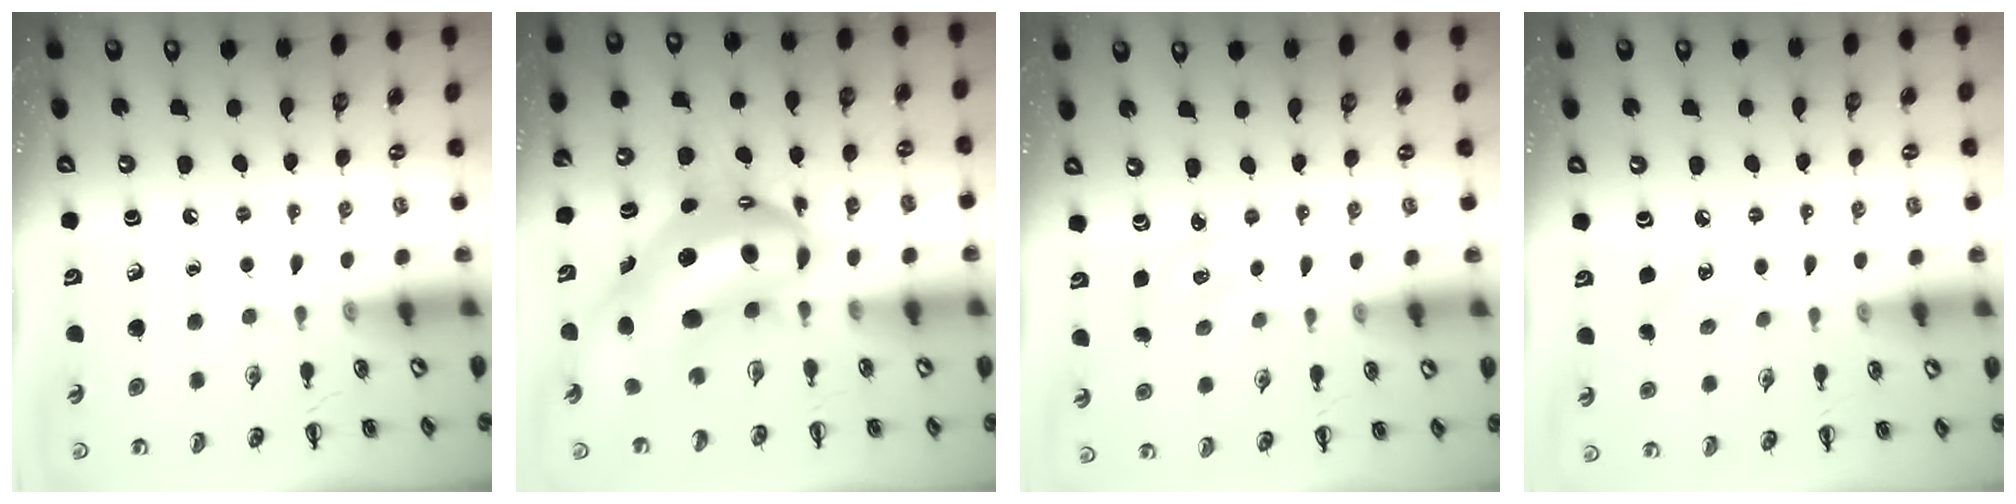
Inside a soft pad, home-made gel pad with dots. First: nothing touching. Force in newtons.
{"total": 15.2, "press": 14.7, "slide": 4.0}
{"total": 2.1, "press": 2.0, "slide": 0.6}
{"total": 5.9, "press": 5.6, "slide": 1.7}